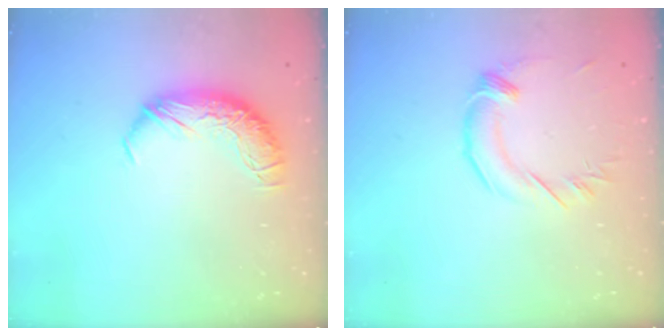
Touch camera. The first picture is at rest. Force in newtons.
{"total": 1.6, "press": 1.6, "slide": 0.3}